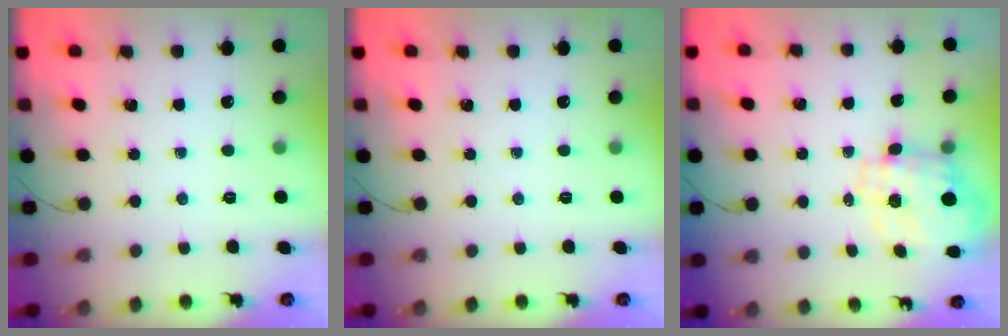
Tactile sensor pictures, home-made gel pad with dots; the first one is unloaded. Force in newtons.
{"total": 0.0}
{"total": 4.0, "press": 3.7, "slide": 1.5}